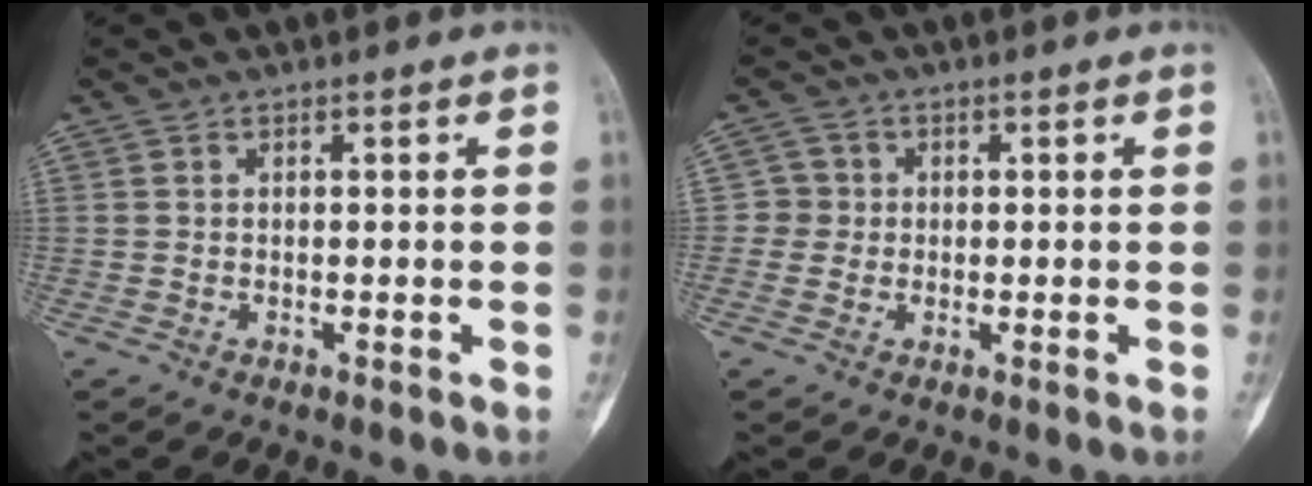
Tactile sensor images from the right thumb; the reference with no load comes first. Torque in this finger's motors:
{"motor_torque": [-0.08, -0.25, -0.11, -0.21, -0.04]}